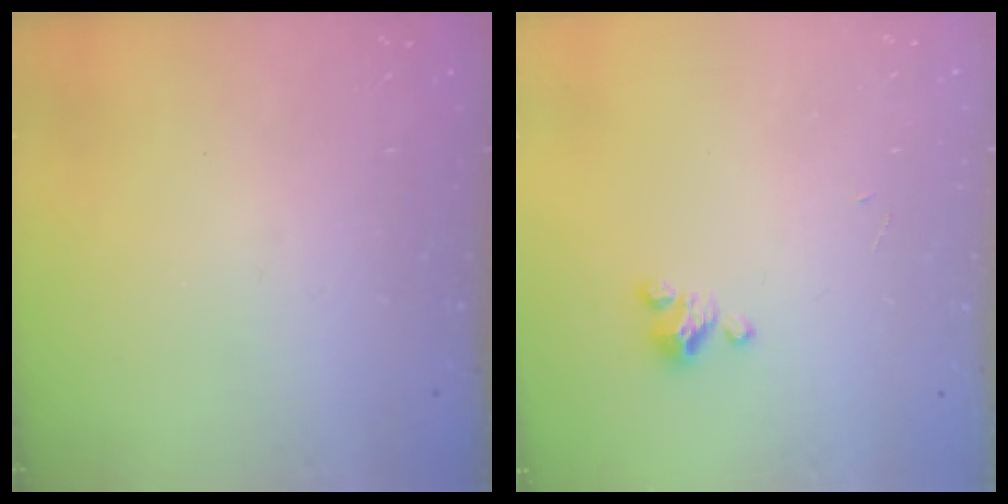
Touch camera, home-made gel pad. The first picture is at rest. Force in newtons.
{"total": 2.3, "press": 2.2, "slide": 0.4}